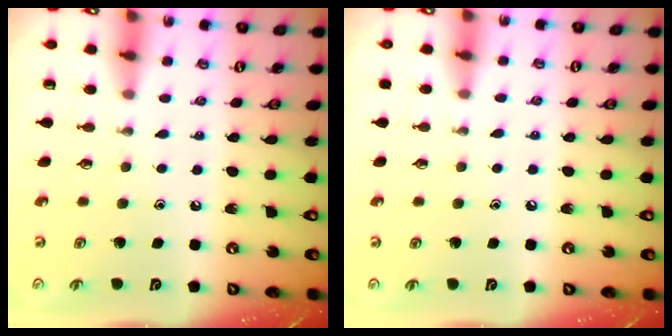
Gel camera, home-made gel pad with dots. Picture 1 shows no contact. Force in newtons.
{"total": 4.7, "press": 4.7, "slide": 0.5}